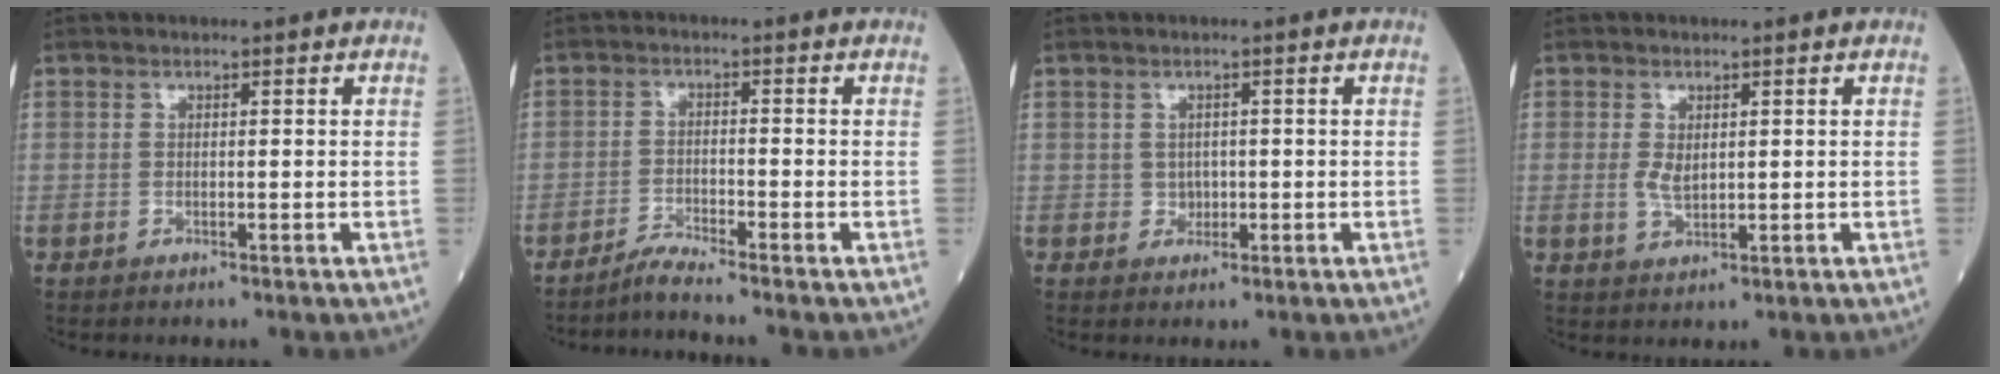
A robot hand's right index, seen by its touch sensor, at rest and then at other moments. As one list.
[{"total": 3.3, "force": [-3.0, -1.2, 0.4], "torque": [-0.012, -0.016, -0.062]}, {"total": 1.5, "force": [-0.1, 1.4, 0.7], "torque": [-0.009, 0.002, 0.001]}, {"total": 2.4, "force": [0.3, 1.2, 2.1], "torque": [-0.040, -0.004, 0.010]}]